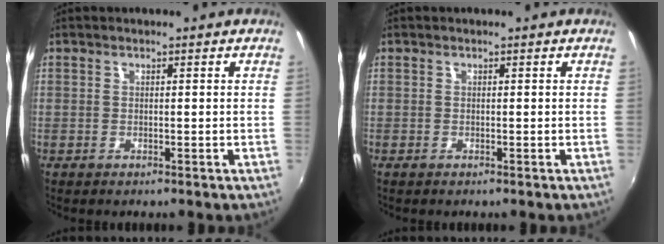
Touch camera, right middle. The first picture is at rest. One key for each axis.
{"total": 0.0}